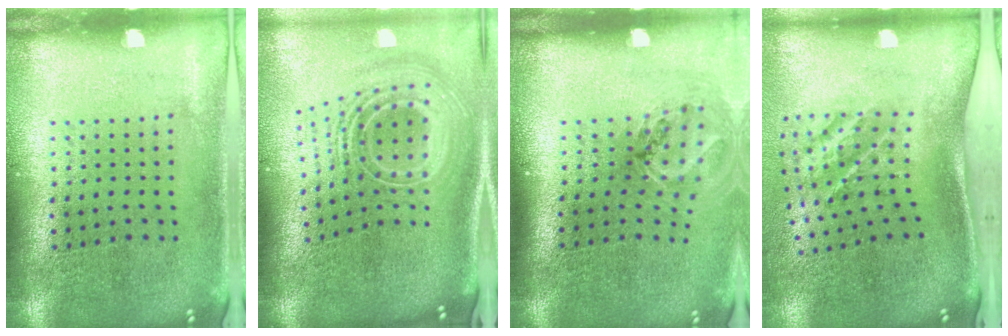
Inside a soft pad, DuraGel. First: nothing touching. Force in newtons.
{"total": 3.0, "press": 1.9, "slide": 2.3}
{"total": 1.2, "press": 1.0, "slide": 0.6}
{"total": 2.3, "press": 1.3, "slide": 1.9}